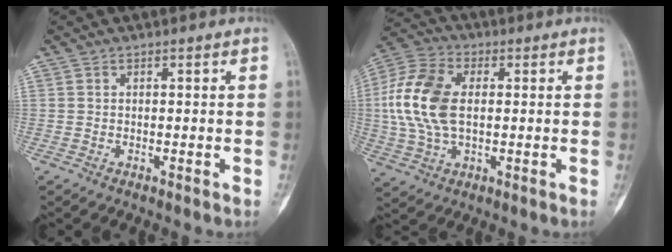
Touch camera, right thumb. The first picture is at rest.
{"total": 14.4, "force": [1.1, 8.7, 11.4], "torque": [-0.241, 0.015, 0.019]}